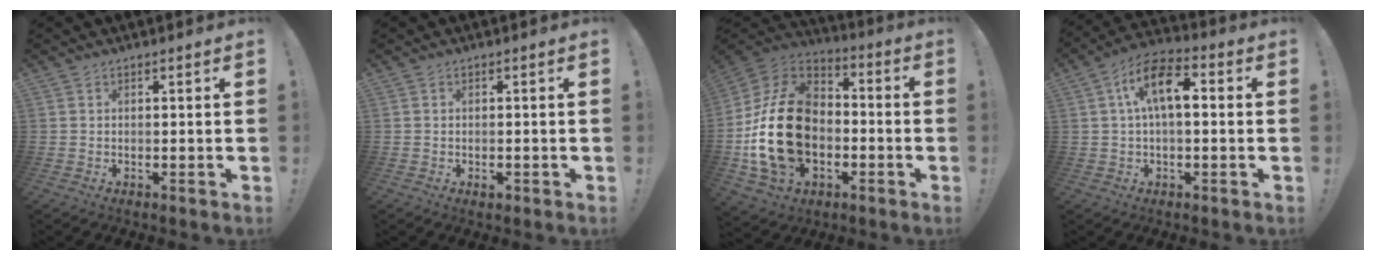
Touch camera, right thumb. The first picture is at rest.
{"total": 1.4, "force": [-0.8, 0.5, 1.0], "torque": [-0.009, -0.001, -0.016]}
{"total": 24.6, "force": [-3.4, 17.3, 17.1], "torque": [-0.330, 0.029, -0.044]}
{"total": 12.0, "force": [2.4, 5.9, 10.2], "torque": [-0.165, 0.011, 0.046]}